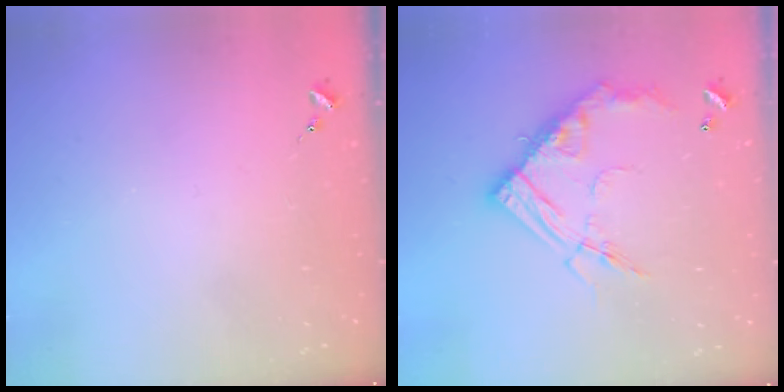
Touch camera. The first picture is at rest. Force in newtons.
{"total": 17.2, "press": 17.1, "slide": 1.4}